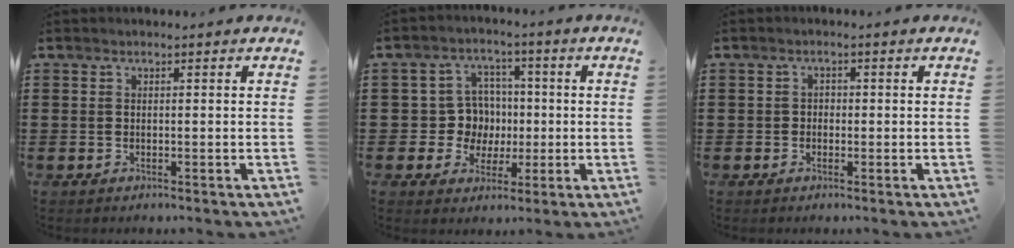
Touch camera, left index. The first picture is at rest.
{"total": 7.2, "force": [0.3, 6.9, 2.1], "torque": [-0.054, 0.012, 0.007]}
{"total": 1.0, "force": [-0.2, 0.9, 0.3], "torque": [-0.010, 0.004, -0.006]}